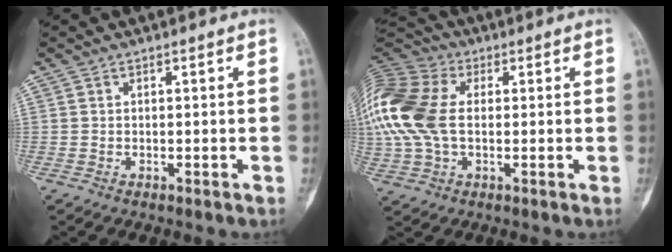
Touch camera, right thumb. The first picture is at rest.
{"total": 17.3, "force": [1.0, 11.1, 13.3], "torque": [-0.322, 0.017, 0.016]}